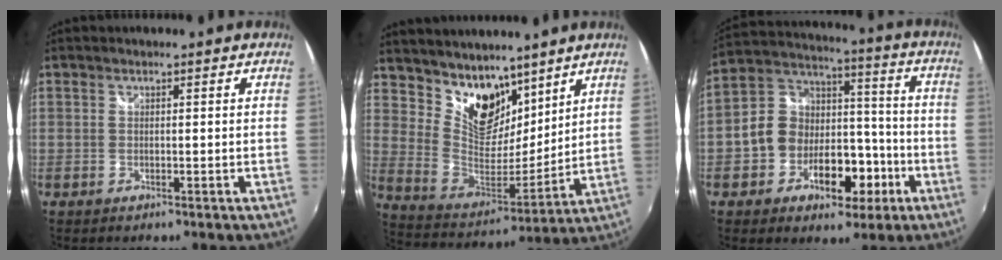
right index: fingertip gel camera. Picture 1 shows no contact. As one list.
[{"total": 14.0, "force": [10.1, 7.8, 5.7], "torque": [-0.112, 0.001, 0.194]}, {"total": 13.7, "force": [-5.4, 10.0, 7.6], "torque": [-0.153, 0.046, -0.073]}]